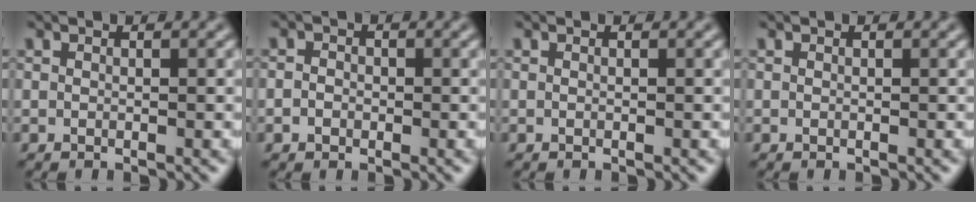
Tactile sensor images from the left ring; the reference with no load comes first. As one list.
[{"total": 1.4, "force": [-0.3, 1.2, 0.6], "torque": [0.000, 0.001, -0.014]}, {"total": 0.0}, {"total": 0.0}]